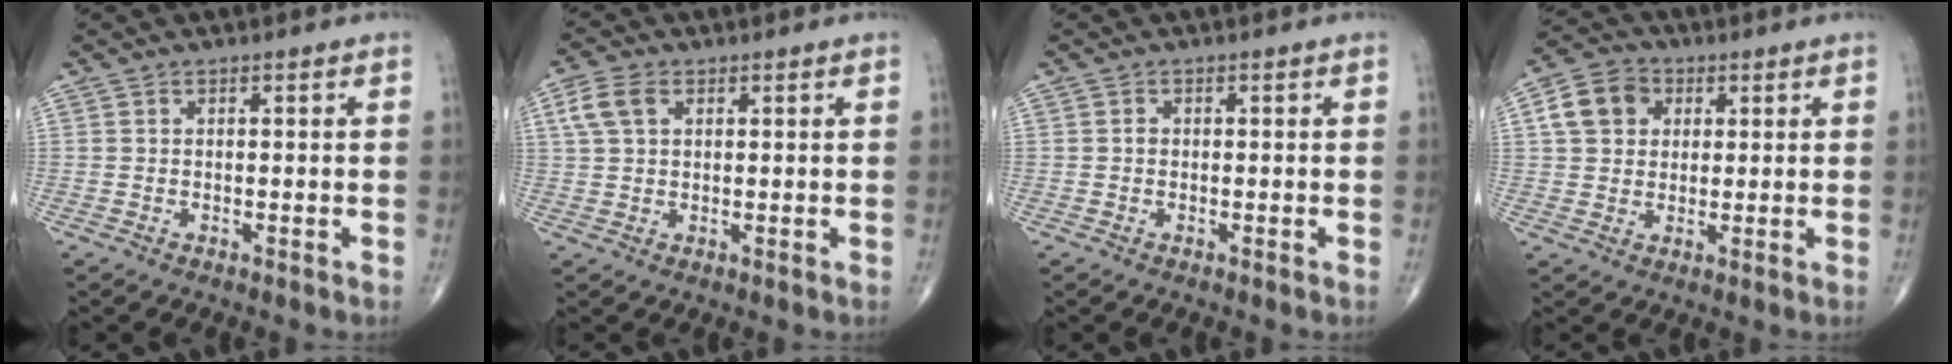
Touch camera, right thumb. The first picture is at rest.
{"total": 5.1, "force": [1.8, 3.2, 3.5], "torque": [-0.079, 0.011, 0.037]}
{"total": 0.6, "force": [-0.1, 0.5, 0.3], "torque": [-0.002, 0.002, -0.004]}
{"total": 8.3, "force": [2.3, 6.8, 4.3], "torque": [-0.062, 0.007, 0.033]}